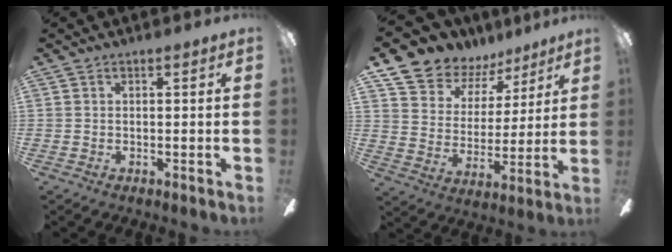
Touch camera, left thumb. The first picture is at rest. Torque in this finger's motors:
{"motor_torque": [0.50, 0.32, 0.68, -2.09, 0.10]}